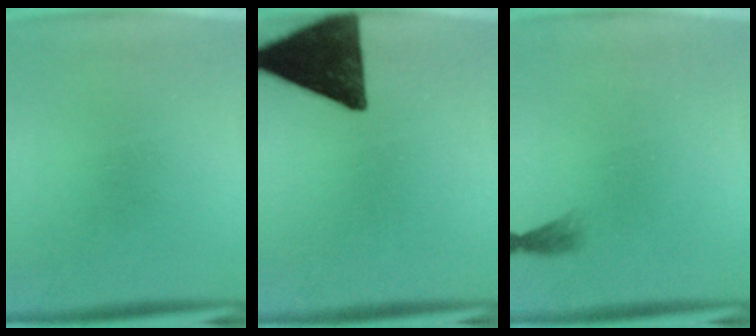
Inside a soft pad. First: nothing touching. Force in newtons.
{"total": 15.3}
{"total": 1.1}